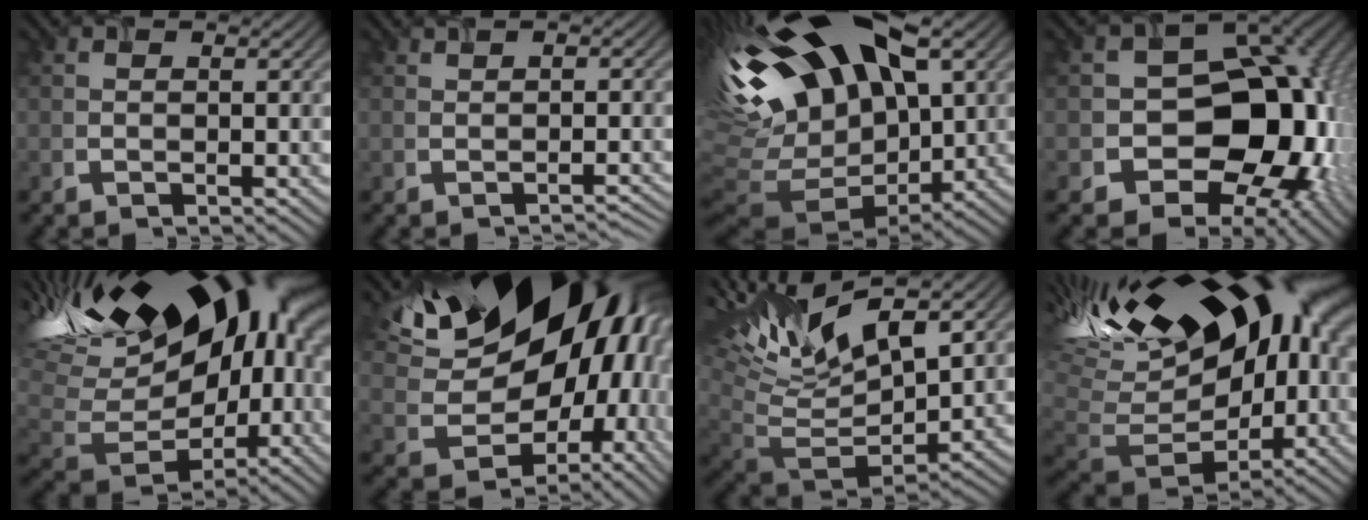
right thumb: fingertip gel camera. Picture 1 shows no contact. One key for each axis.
{"total": 1.1, "fx": -0.5, "fy": 0.3, "fz": 1.0, "tx": -0.015, "ty": 0.003, "tz": -0.007}
{"total": 20.6, "fx": 4.4, "fy": 10.7, "fz": 17.1, "tx": -0.348, "ty": -0.021, "tz": 0.096}
{"total": 16.7, "fx": -3.0, "fy": 12.7, "fz": 10.3, "tx": -0.122, "ty": -0.018, "tz": -0.063}
{"total": 21.9, "fx": 8.0, "fy": 11.6, "fz": 16.8, "tx": -0.306, "ty": 0.025, "tz": 0.147}
{"total": 22.2, "fx": 7.3, "fy": 14.3, "fz": 15.3, "tx": -0.247, "ty": -0.017, "tz": 0.162}
{"total": 14.3, "fx": 6.3, "fy": 5.3, "fz": 11.6, "tx": -0.251, "ty": 0.006, "tz": 0.114}
{"total": 20.5, "fx": 6.1, "fy": 10.8, "fz": 16.4, "tx": -0.311, "ty": 0.013, "tz": 0.114}